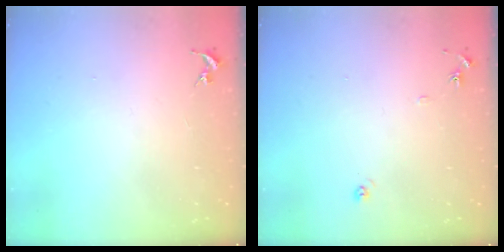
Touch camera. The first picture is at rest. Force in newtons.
{"total": 5.8, "press": 5.8, "slide": 0.6}